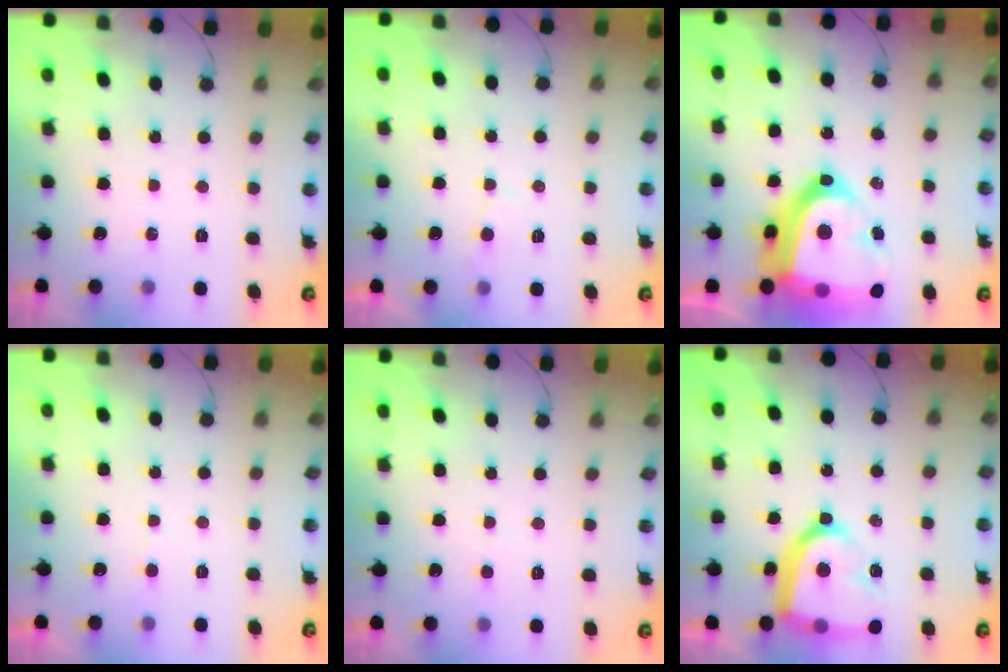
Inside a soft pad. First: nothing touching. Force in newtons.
{"total": 4.0, "press": 3.9, "slide": 0.4}
{"total": 29.8, "press": 29.7, "slide": 2.4}
{"total": 2.2, "press": 2.2, "slide": 0.2}
{"total": 1.7, "press": 1.7, "slide": 0.2}
{"total": 19.6, "press": 19.5, "slide": 1.7}